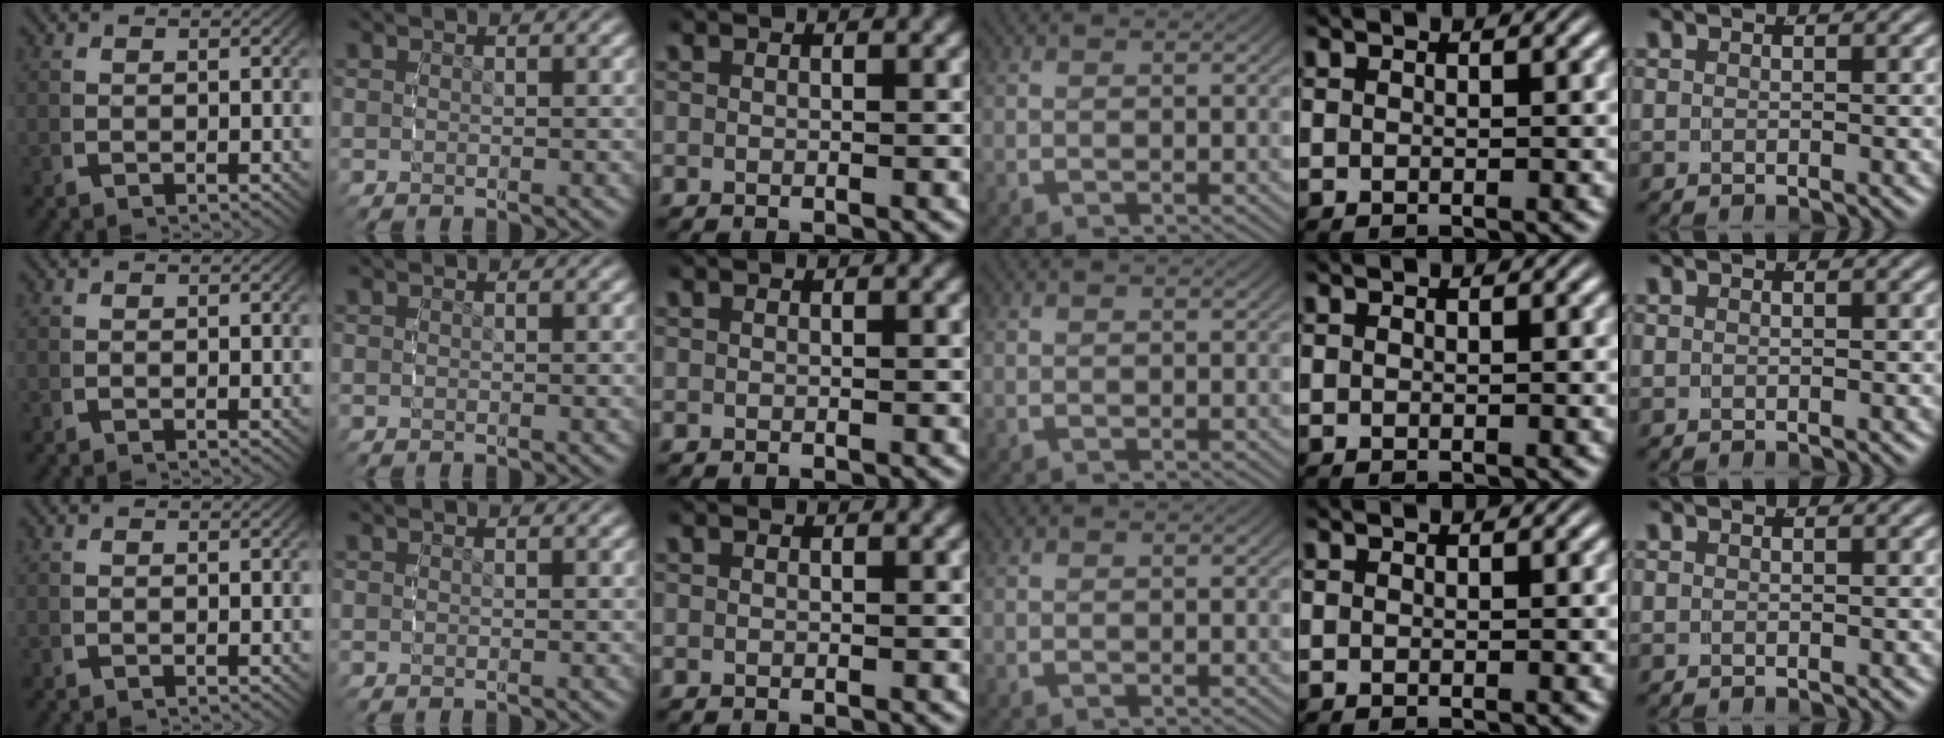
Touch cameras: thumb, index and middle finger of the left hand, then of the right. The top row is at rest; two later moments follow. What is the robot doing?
{"motion": "grasp_and_lifting", "object": "dispenser bottle"}